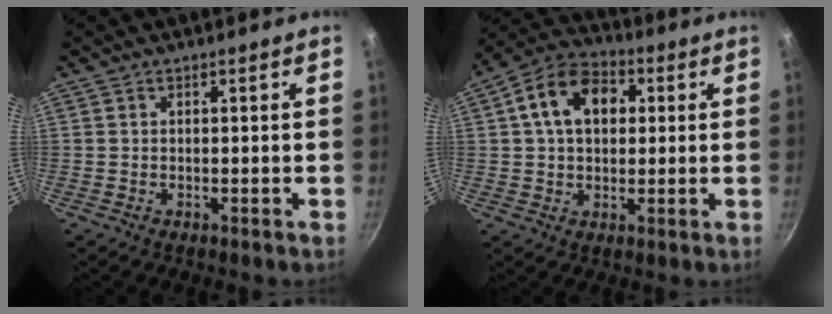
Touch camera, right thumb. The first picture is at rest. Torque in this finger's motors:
{"motor_torque": [0.48, 2.81, 0.71, -0.35, 0.13]}